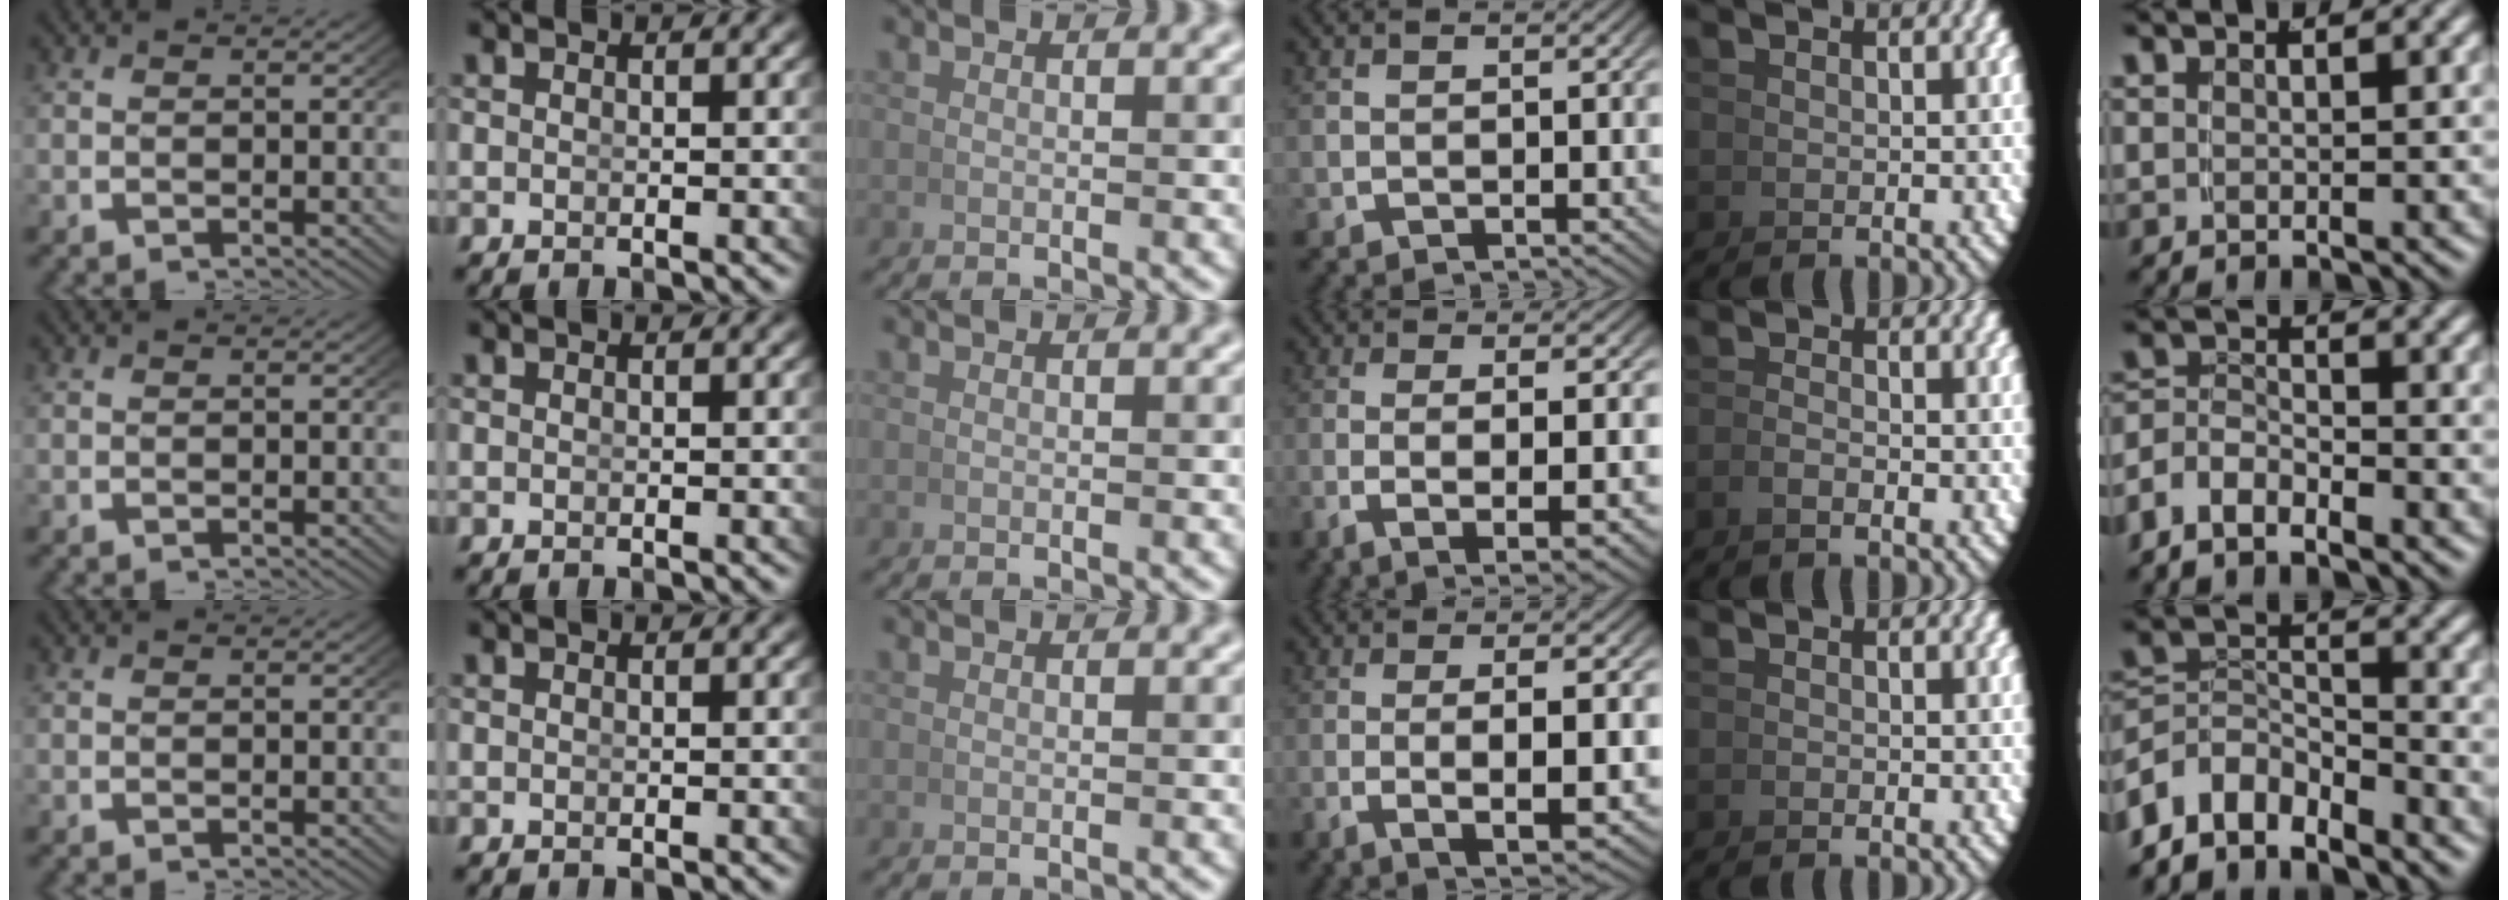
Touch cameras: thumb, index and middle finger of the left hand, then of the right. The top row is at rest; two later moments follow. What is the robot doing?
{"motion": "lift_and_place", "object": "hoodie"}